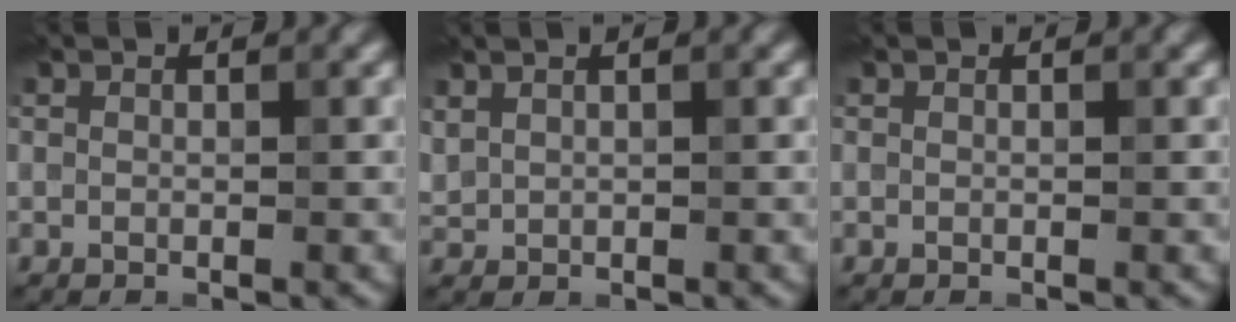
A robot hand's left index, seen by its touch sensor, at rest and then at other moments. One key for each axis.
{"total": 0.9, "fx": 0.8, "fy": 0.3, "fz": 0.2, "tx": -0.008, "ty": 0.003, "tz": 0.021}
{"total": 0.0}